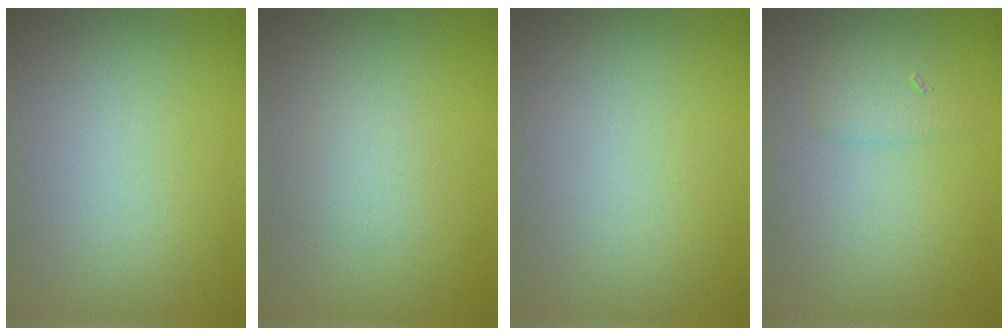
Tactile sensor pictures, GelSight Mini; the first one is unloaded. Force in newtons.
{"total": 1.5, "press": 1.5, "slide": 0.1}
{"total": 0.0}
{"total": 1.5, "press": 1.5, "slide": 0.1}